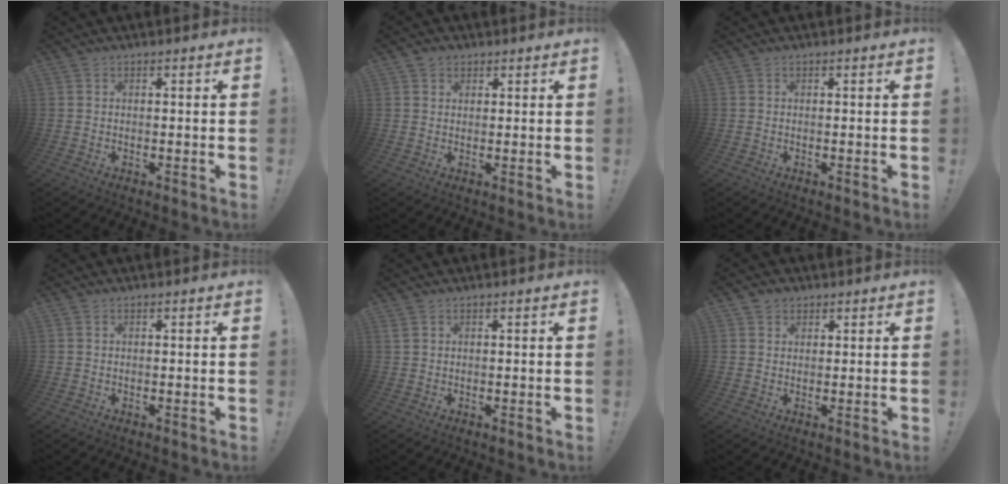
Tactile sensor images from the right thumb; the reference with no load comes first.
{"total": 2.3, "force": [1.3, 1.9, 0.5], "torque": [0.001, -0.004, 0.021]}
{"total": 0.0}
{"total": 0.0}
{"total": 1.2, "force": [0.7, 0.5, 0.8], "torque": [-0.020, 0.001, 0.015]}
{"total": 2.6, "force": [1.7, 1.9, 0.4], "torque": [0.000, -0.008, 0.030]}